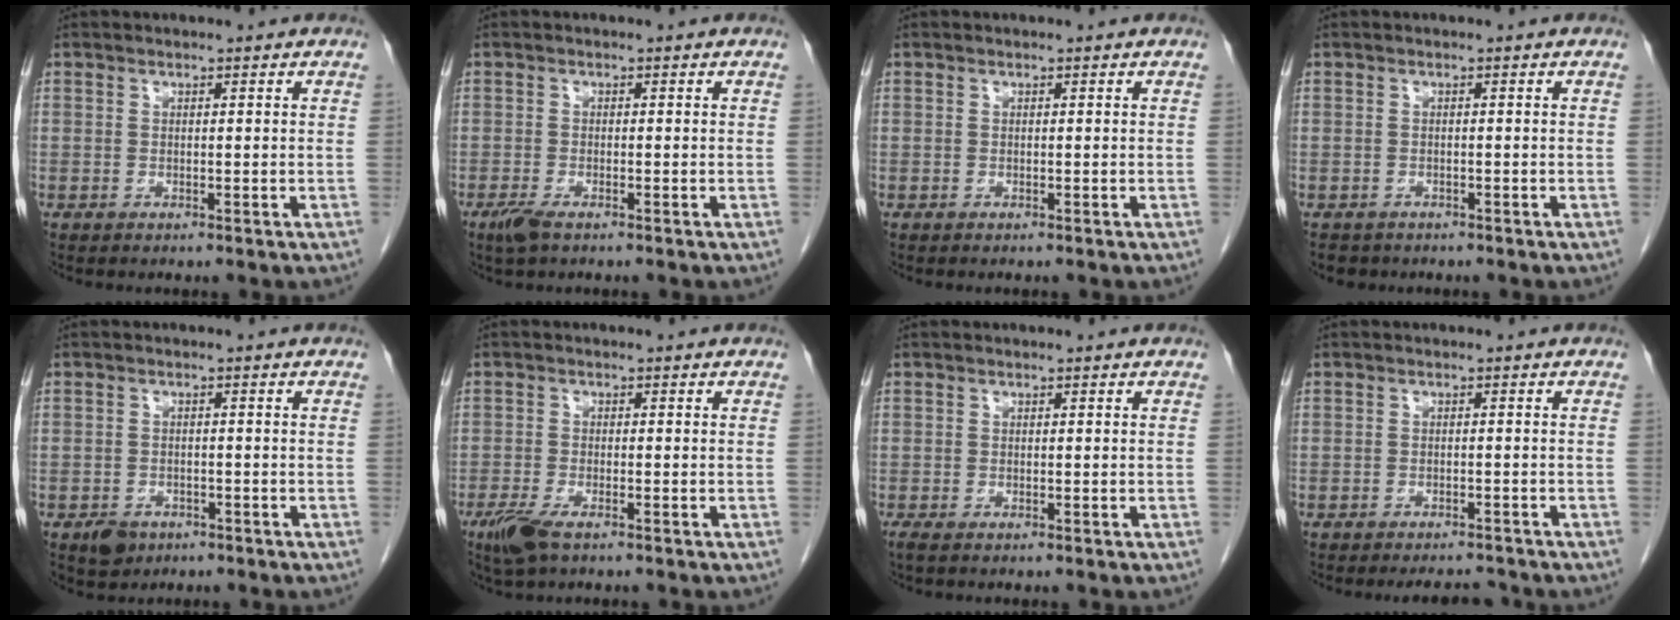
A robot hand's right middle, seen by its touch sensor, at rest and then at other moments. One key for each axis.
{"total": 2.4, "fx": -1.5, "fy": 0.7, "fz": 1.7, "tx": -0.040, "ty": -0.006, "tz": -0.029}
{"total": 0.0}
{"total": 2.5, "fx": -2.0, "fy": 1.5, "fz": 0.3, "tx": -0.010, "ty": 0.001, "tz": -0.027}
{"total": 3.0, "fx": -1.9, "fy": 2.2, "fz": 0.9, "tx": -0.014, "ty": 0.004, "tz": -0.022}
{"total": 4.2, "fx": -2.7, "fy": 1.2, "fz": 3.0, "tx": -0.067, "ty": -0.009, "tz": -0.049}
{"total": 0.6, "fx": -0.4, "fy": 0.0, "fz": 0.4, "tx": -0.009, "ty": -0.003, "tz": -0.008}
{"total": 3.4, "fx": -3.3, "fy": 0.5, "fz": 0.7, "tx": -0.009, "ty": -0.009, "tz": -0.047}